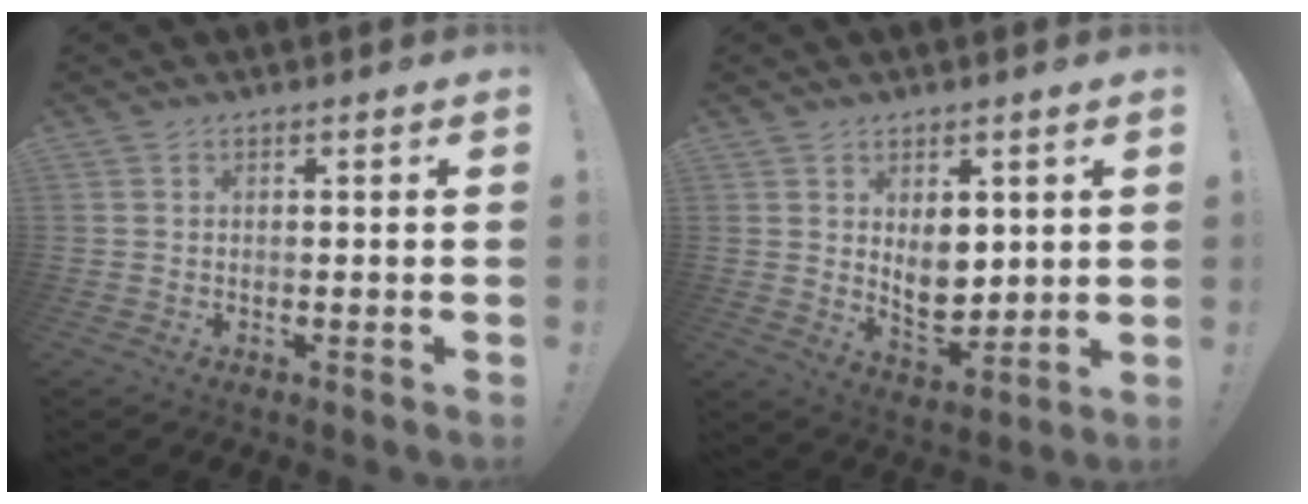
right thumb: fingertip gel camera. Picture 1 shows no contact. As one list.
[{"total": 8.5, "force": [3.2, 5.8, 5.3], "torque": [-0.062, -0.028, 0.061]}]